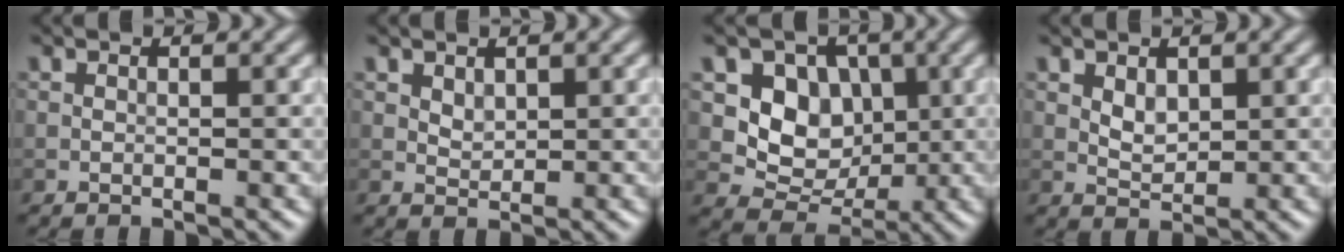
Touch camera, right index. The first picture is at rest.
{"total": 1.2, "force": [0.6, 0.7, 0.7], "torque": [-0.014, -0.002, 0.016]}
{"total": 5.8, "force": [0.8, 4.9, 3.1], "torque": [-0.046, -0.006, 0.008]}
{"total": 1.7, "force": [0.6, 1.1, 1.2], "torque": [-0.022, -0.004, 0.015]}